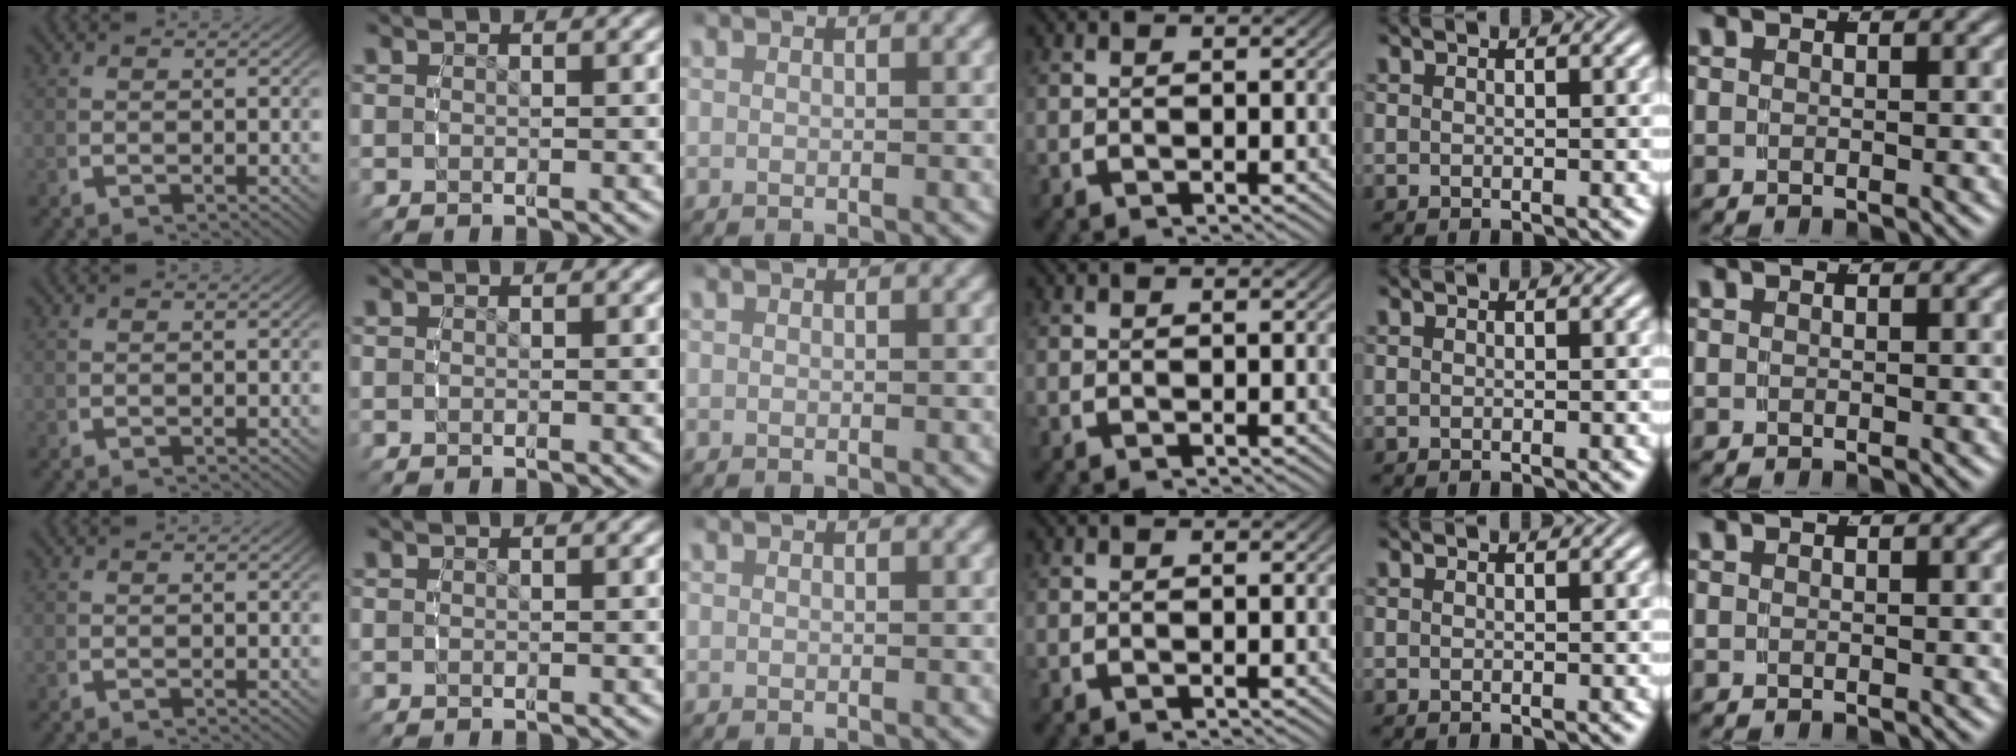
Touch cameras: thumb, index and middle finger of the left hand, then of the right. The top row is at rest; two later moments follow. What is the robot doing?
{"motion": "reach", "object": "coat"}